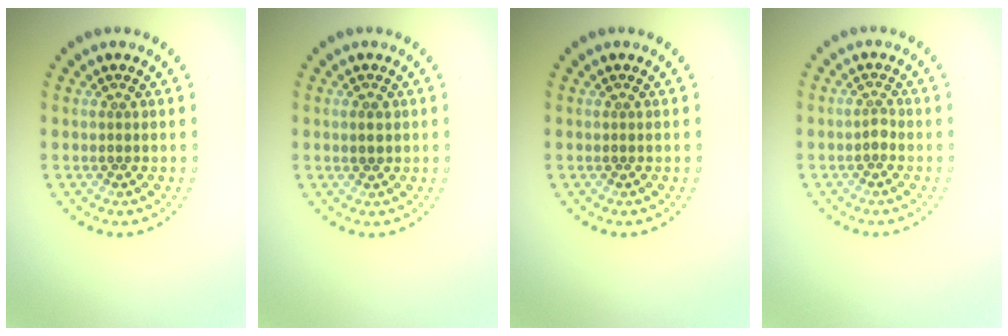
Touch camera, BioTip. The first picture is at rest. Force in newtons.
{"total": 1.0, "press": 1.0, "slide": 0.2}
{"total": 0.0}
{"total": 0.9, "press": 0.6, "slide": 0.6}